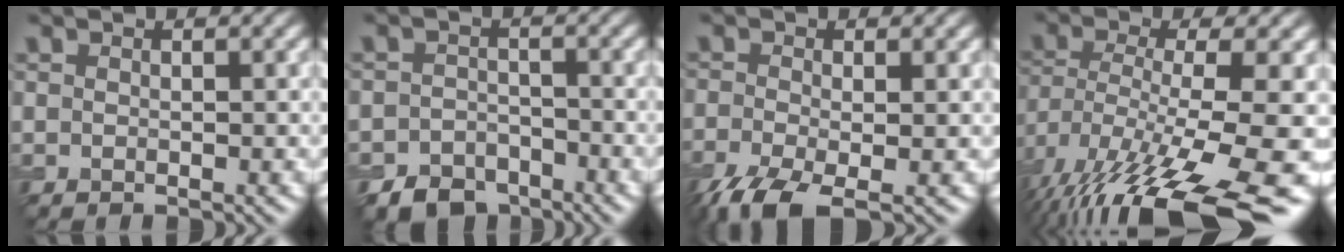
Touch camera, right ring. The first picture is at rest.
{"total": 4.6, "force": [-3.4, 2.8, 1.2], "torque": [-0.013, -0.005, -0.060]}
{"total": 5.5, "force": [-3.4, 1.7, 3.9], "torque": [-0.089, -0.017, -0.073]}
{"total": 15.0, "force": [-8.2, 4.1, 11.9], "torque": [-0.241, -0.026, -0.118]}